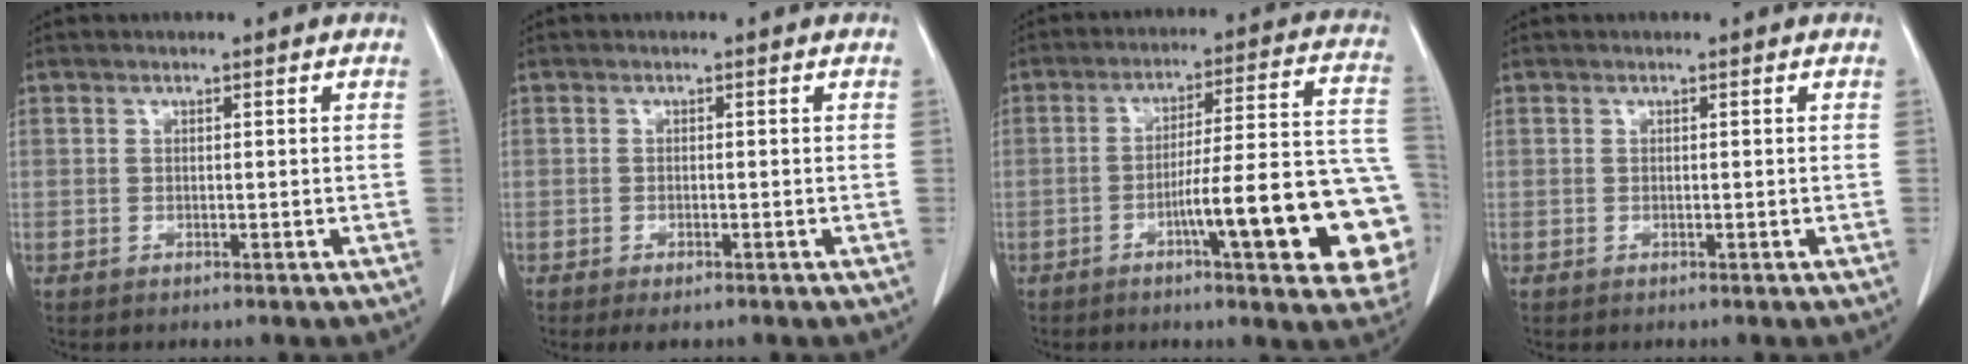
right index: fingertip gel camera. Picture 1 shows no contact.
{"total": 2.0, "force": [-1.3, 0.6, 1.3], "torque": [-0.021, -0.004, -0.013]}
{"total": 19.5, "force": [-6.5, 2.0, 18.3], "torque": [-0.157, 0.026, -0.083]}
{"total": 0.0}